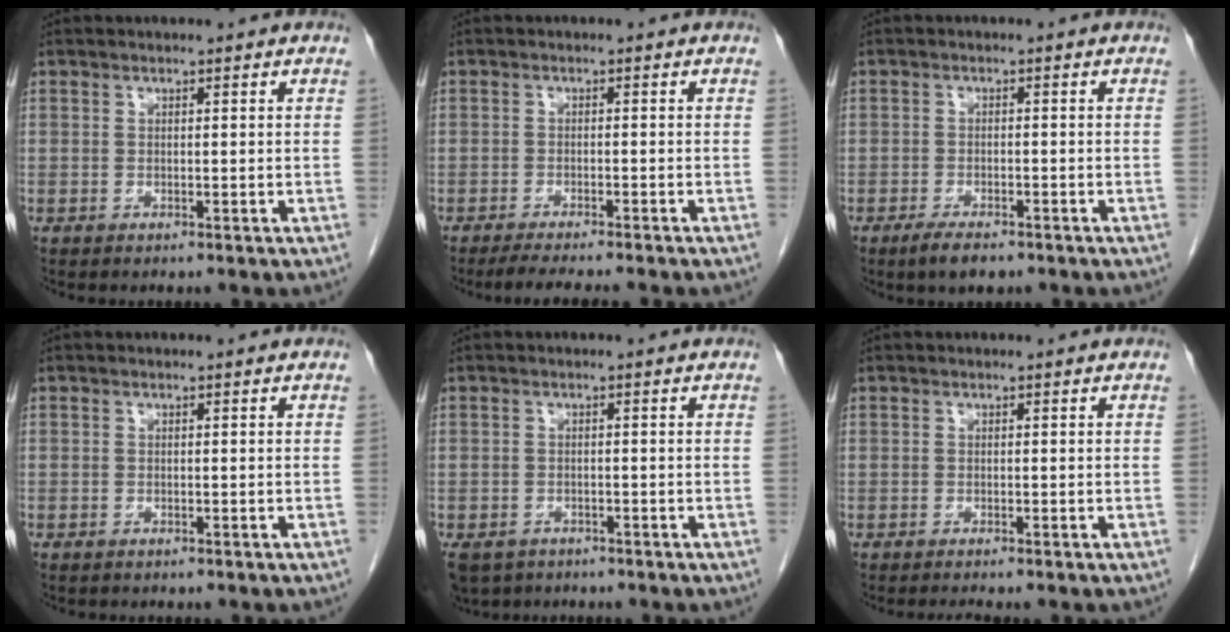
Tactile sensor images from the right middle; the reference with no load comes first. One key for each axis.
{"total": 6.1, "fx": -5.2, "fy": 0.0, "fz": 3.1, "tx": -0.036, "ty": -0.014, "tz": -0.082}
{"total": 3.6, "fx": -2.6, "fy": 1.1, "fz": 2.2, "tx": -0.047, "ty": -0.006, "tz": -0.040}
{"total": 0.6, "fx": -0.5, "fy": 0.3, "fz": 0.0, "tx": -0.009, "ty": 0.002, "tz": -0.010}
{"total": 6.7, "fx": -4.8, "fy": 4.3, "fz": 1.8, "tx": -0.039, "ty": -0.005, "tz": -0.076}
{"total": 1.5, "fx": -1.3, "fy": -0.2, "fz": 0.7, "tx": -0.010, "ty": -0.002, "tz": -0.017}